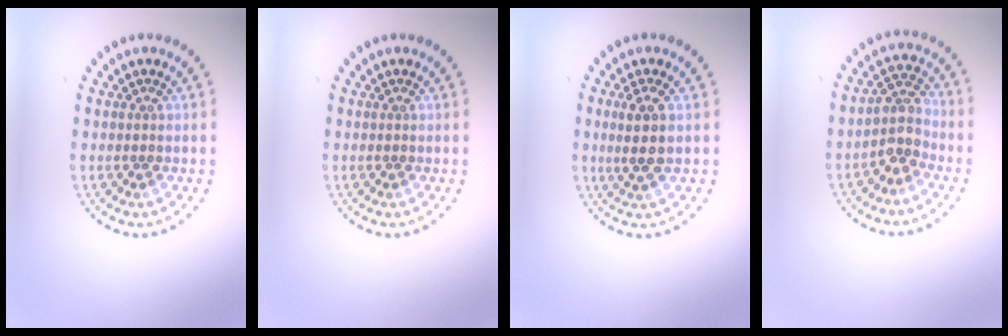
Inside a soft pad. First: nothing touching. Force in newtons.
{"total": 0.0}
{"total": 2.4, "press": 2.2, "slide": 1.0}
{"total": 3.1, "press": 2.4, "slide": 1.9}